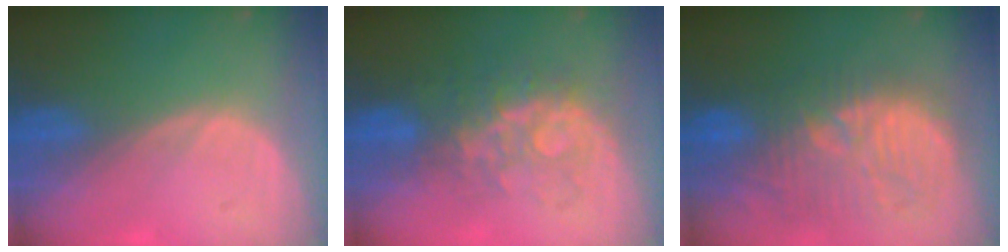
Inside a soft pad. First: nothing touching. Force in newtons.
{"total": 7.7, "press": 7.4, "slide": 2.1}
{"total": 12.0, "press": 11.5, "slide": 3.4}